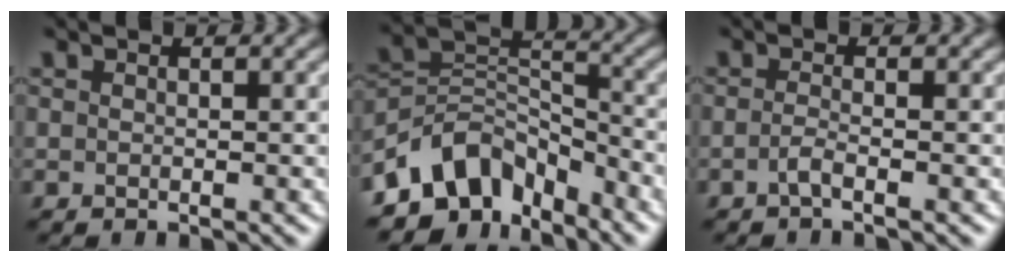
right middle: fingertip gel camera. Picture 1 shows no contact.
{"total": 7.8, "force": [-5.5, 4.4, 3.2], "torque": [-0.037, 0.000, -0.116]}
{"total": 1.2, "force": [-0.5, 0.2, 1.0], "torque": [-0.025, 0.001, -0.015]}